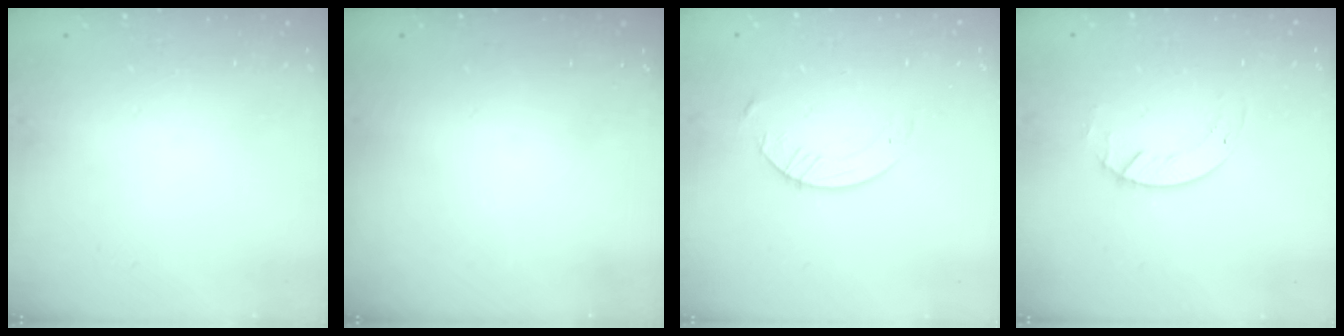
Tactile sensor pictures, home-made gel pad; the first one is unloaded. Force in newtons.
{"total": 0.0}
{"total": 5.6, "press": 5.6, "slide": 0.7}
{"total": 2.6, "press": 2.6, "slide": 0.3}